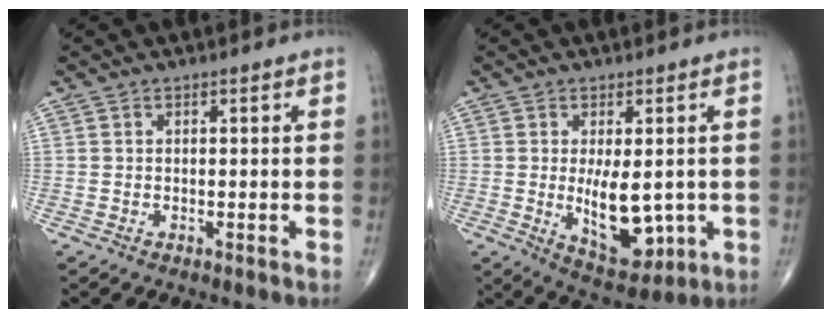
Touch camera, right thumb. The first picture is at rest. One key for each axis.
{"total": 10.3, "fx": -0.9, "fy": 4.9, "fz": 9.0, "tx": -0.113, "ty": -0.020, "tz": 0.005}